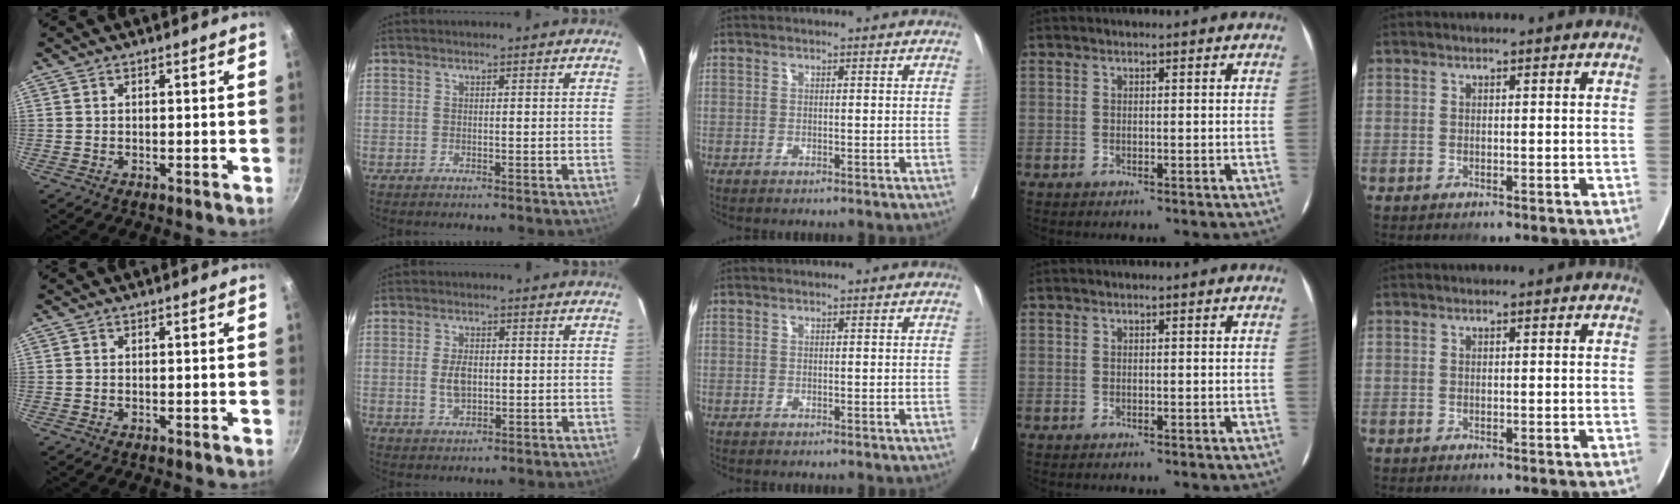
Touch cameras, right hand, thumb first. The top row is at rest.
{"index": {"total": 3.9, "force": [-0.2, 2.0, 3.3], "torque": [-0.066, -0.001, 0.000]}}